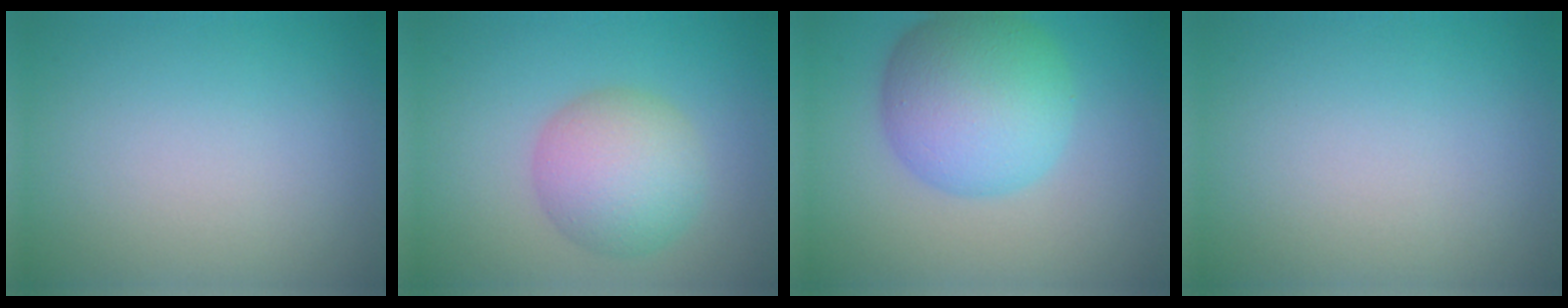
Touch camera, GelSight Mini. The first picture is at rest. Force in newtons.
{"total": 5.6, "press": 5.6, "slide": 0.1}
{"total": 8.6, "press": 8.6, "slide": 0.1}
{"total": 0.0}